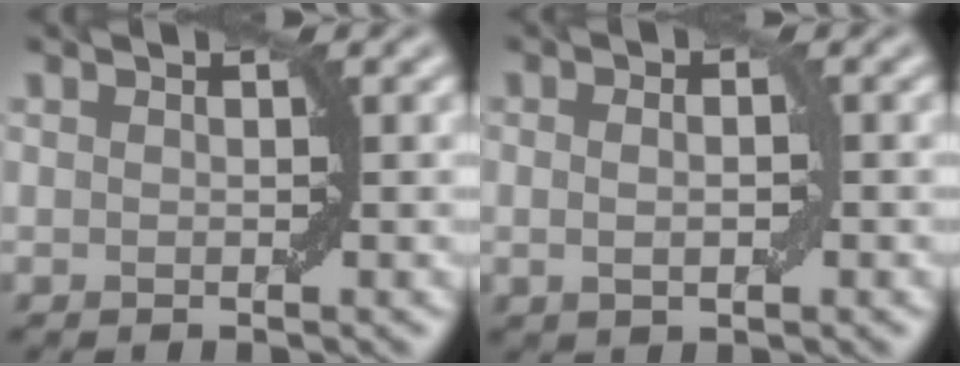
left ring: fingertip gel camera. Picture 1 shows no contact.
{"total": 2.2, "force": [0.1, 1.1, 1.9], "torque": [-0.027, 0.002, 0.000]}